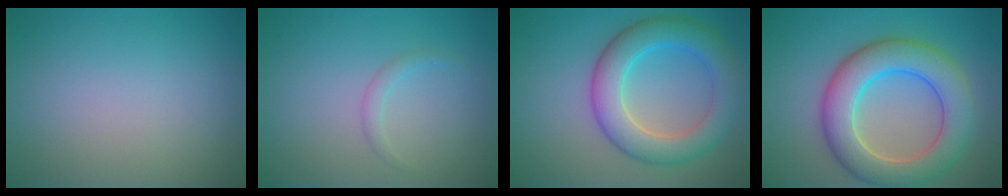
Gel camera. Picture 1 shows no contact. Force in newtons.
{"total": 1.0, "press": 1.0, "slide": 0.0}
{"total": 6.5, "press": 6.5, "slide": 0.4}
{"total": 7.9, "press": 7.9, "slide": 0.4}